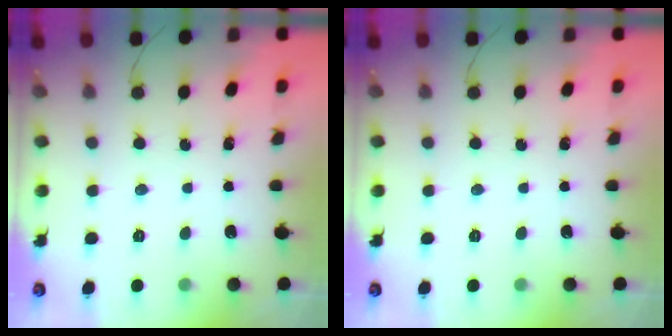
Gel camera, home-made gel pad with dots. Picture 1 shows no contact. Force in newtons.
{"total": 0.0}